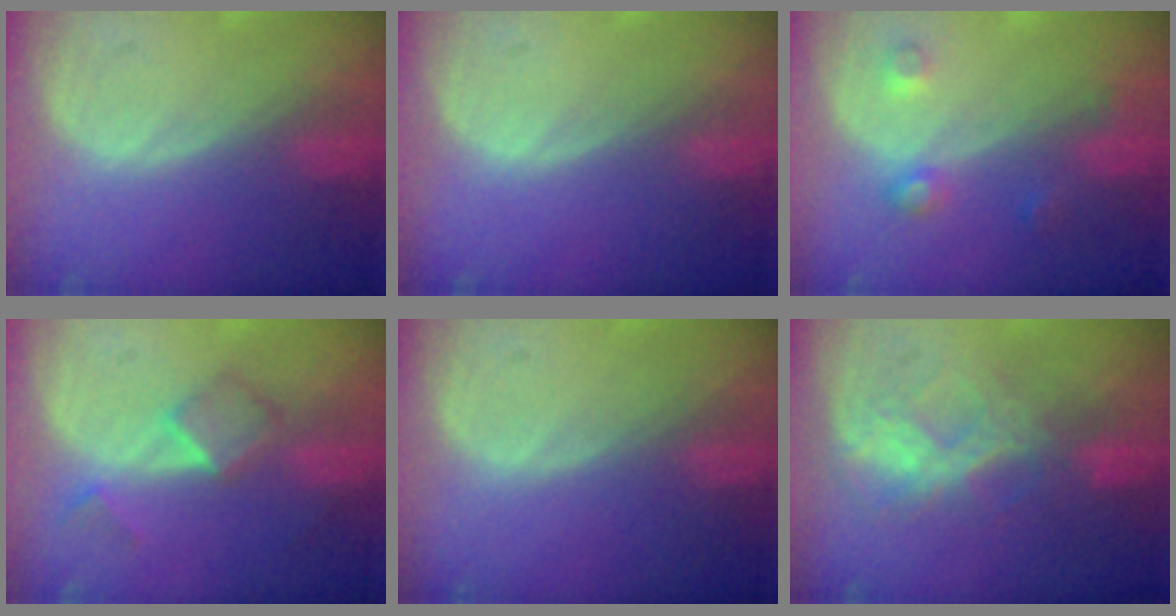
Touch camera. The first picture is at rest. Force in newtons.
{"total": 0.0}
{"total": 3.5, "press": 3.3, "slide": 1.3}
{"total": 5.0, "press": 4.4, "slide": 2.4}
{"total": 0.0}
{"total": 6.5, "press": 6.5, "slide": 0.4}